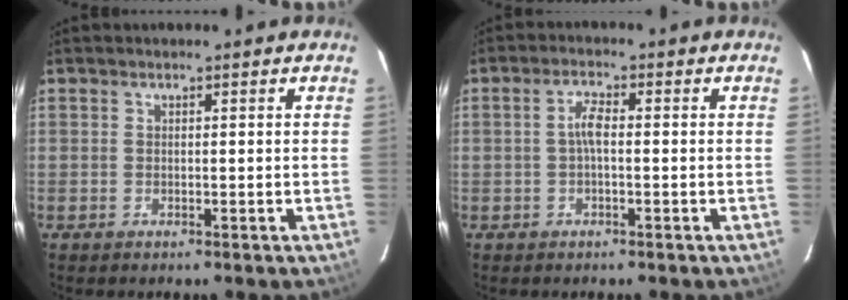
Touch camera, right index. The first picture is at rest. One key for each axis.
{"total": 2.8, "fx": -0.3, "fy": 0.8, "fz": 2.6, "tx": -0.053, "ty": 0.008, "tz": -0.005}